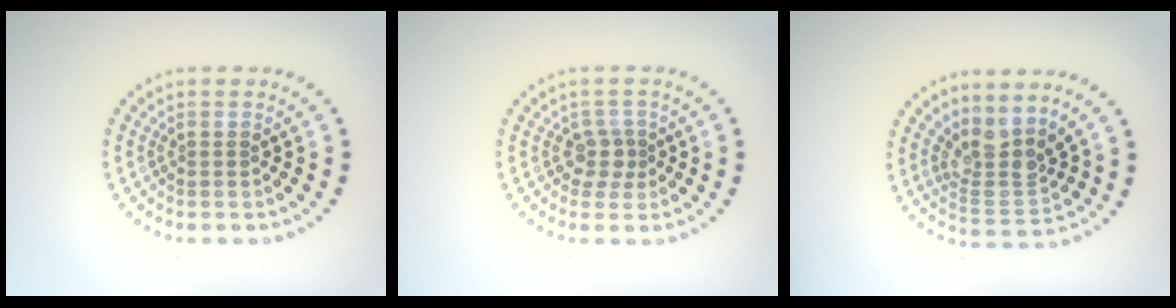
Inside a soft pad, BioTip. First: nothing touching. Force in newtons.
{"total": 1.8, "press": 1.5, "slide": 1.1}
{"total": 3.6, "press": 2.7, "slide": 2.4}